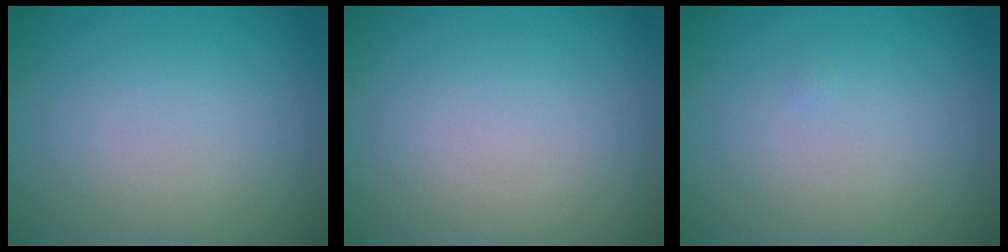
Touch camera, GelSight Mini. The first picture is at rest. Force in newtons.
{"total": 0.0}
{"total": 0.0}